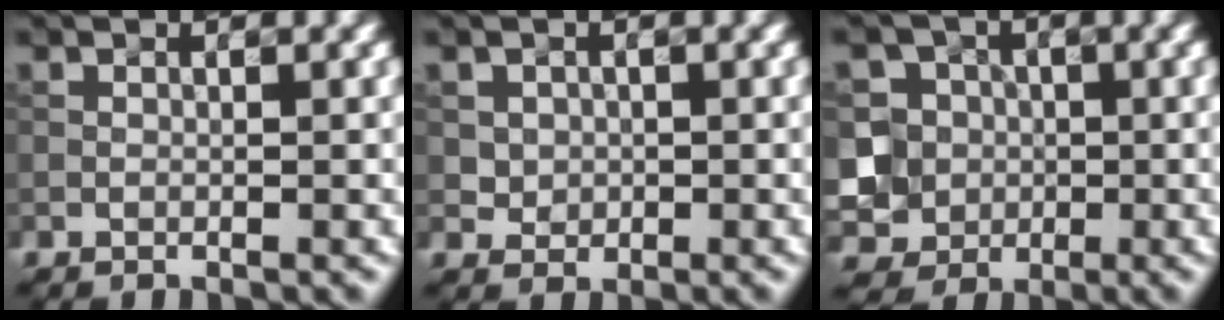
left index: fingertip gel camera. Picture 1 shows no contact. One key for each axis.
{"total": 1.8, "fx": 0.3, "fy": 1.7, "fz": 0.6, "tx": -0.011, "ty": -0.006, "tz": 0.019}
{"total": 9.8, "fx": -1.7, "fy": 9.2, "fz": 2.8, "tx": -0.082, "ty": 0.012, "tz": -0.056}